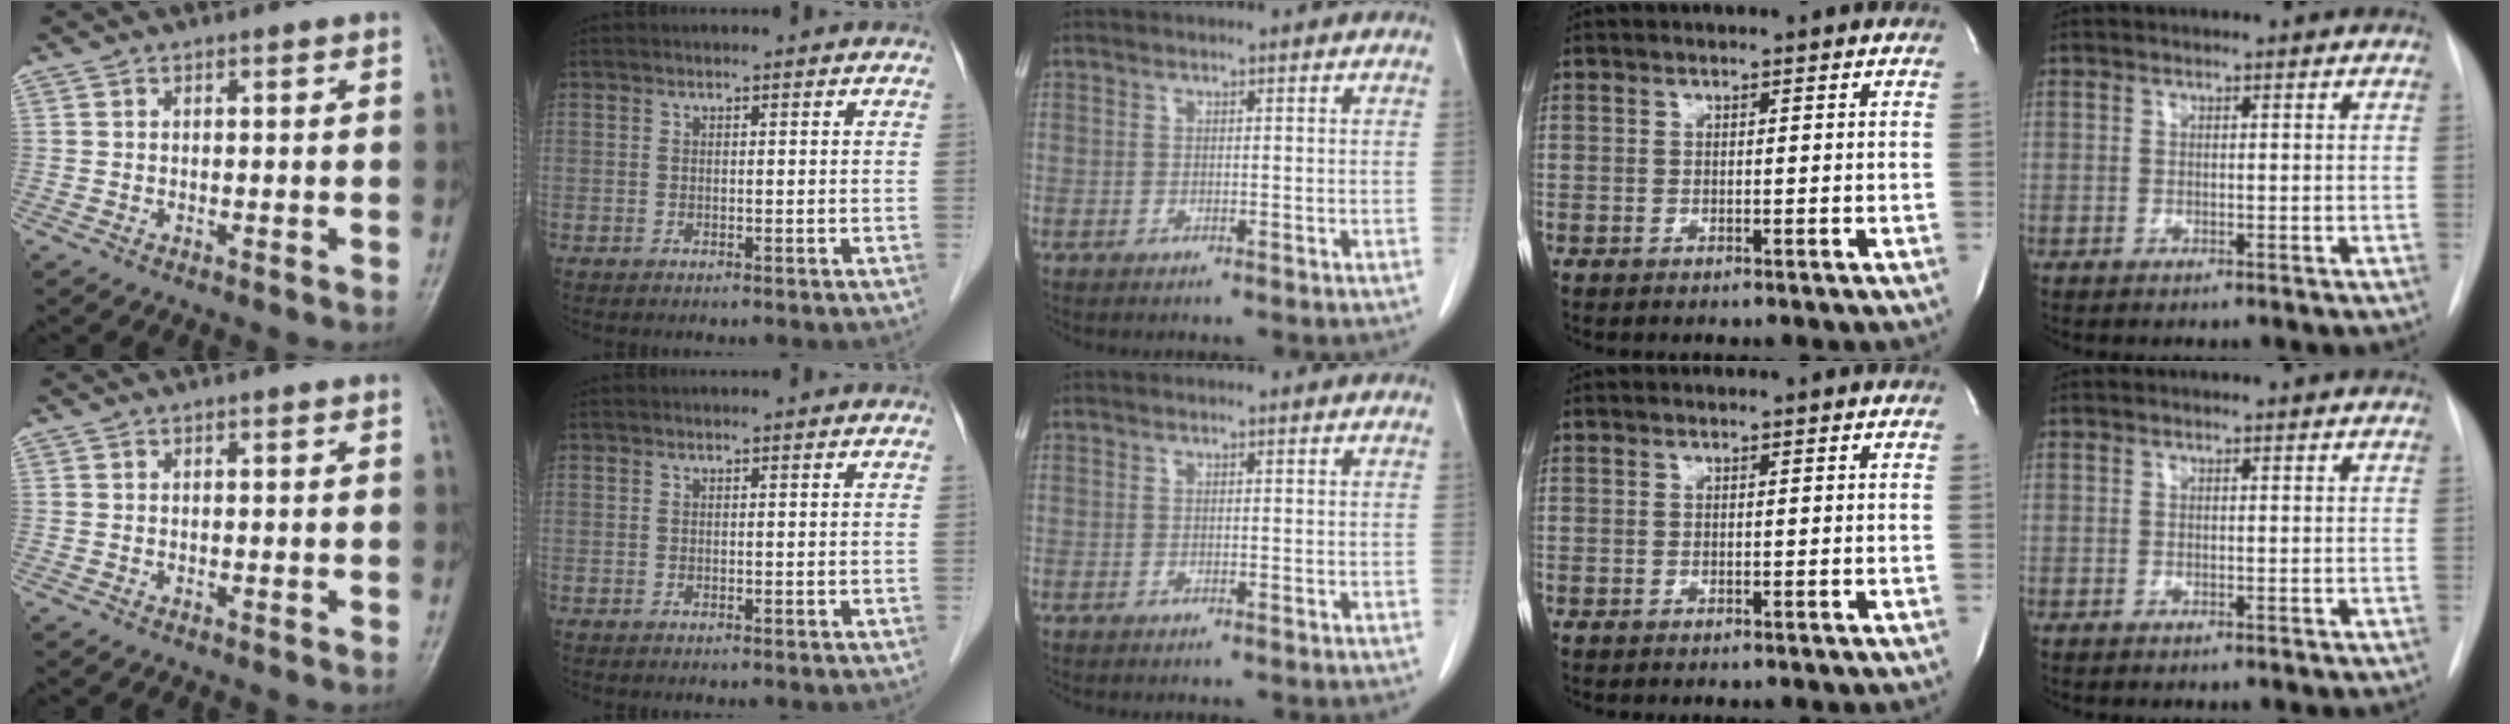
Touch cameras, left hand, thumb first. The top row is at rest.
{}